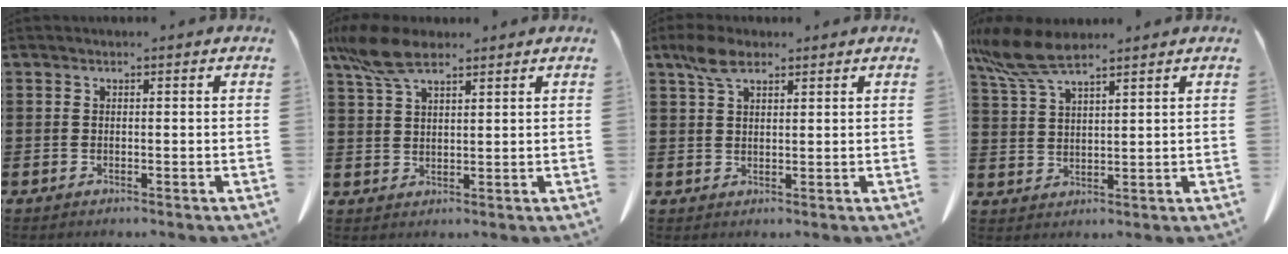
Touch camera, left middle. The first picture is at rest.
{"total": 7.5, "force": [5.1, 2.4, 4.9], "torque": [-0.121, -0.007, 0.091]}
{"total": 4.7, "force": [2.8, 2.0, 3.2], "torque": [-0.071, 0.005, 0.051]}
{"total": 7.9, "force": [6.0, 1.6, 4.9], "torque": [-0.125, -0.014, 0.108]}